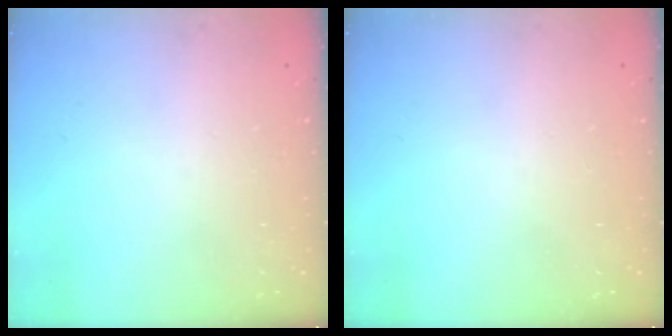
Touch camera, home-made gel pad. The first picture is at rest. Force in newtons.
{"total": 0.0}